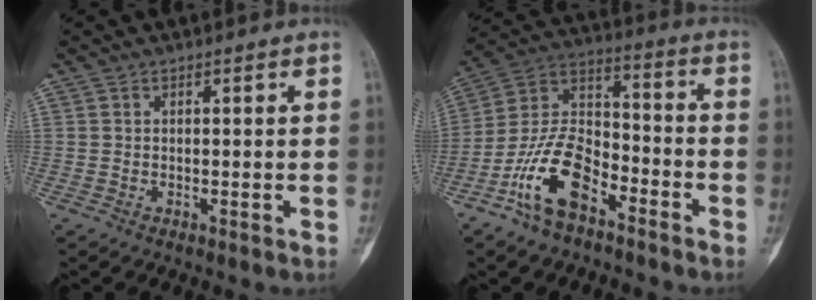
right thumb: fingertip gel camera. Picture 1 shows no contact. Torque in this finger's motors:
{"motor_torque": [0.25, 0.29, 1.24, -0.62, 0.09]}